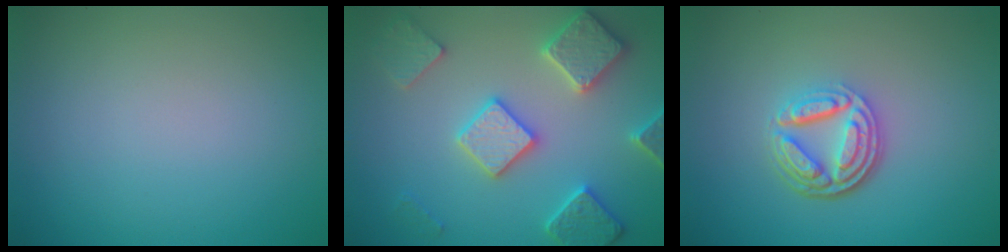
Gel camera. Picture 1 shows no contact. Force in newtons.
{"total": 5.5, "press": 5.4, "slide": 1.3}
{"total": 4.8, "press": 3.5, "slide": 3.3}